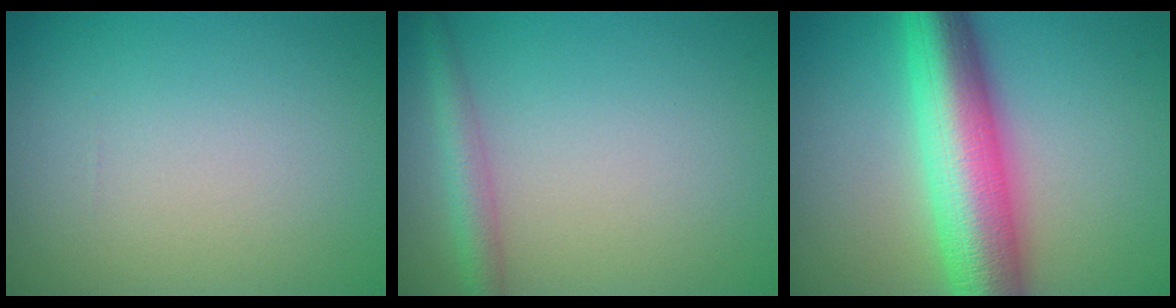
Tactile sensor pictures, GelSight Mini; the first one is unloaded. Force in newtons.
{"total": 2.3, "press": 2.3, "slide": 0.1}
{"total": 10.0, "press": 10.0, "slide": 0.1}